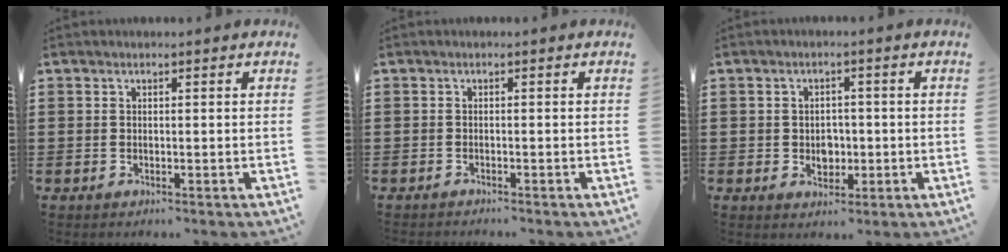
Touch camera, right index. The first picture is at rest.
{"total": 0.6, "force": [-0.6, -0.1, 0.0], "torque": [-0.002, -0.003, -0.012]}
{"total": 2.9, "force": [-0.4, 2.5, 1.4], "torque": [-0.019, -0.001, -0.015]}